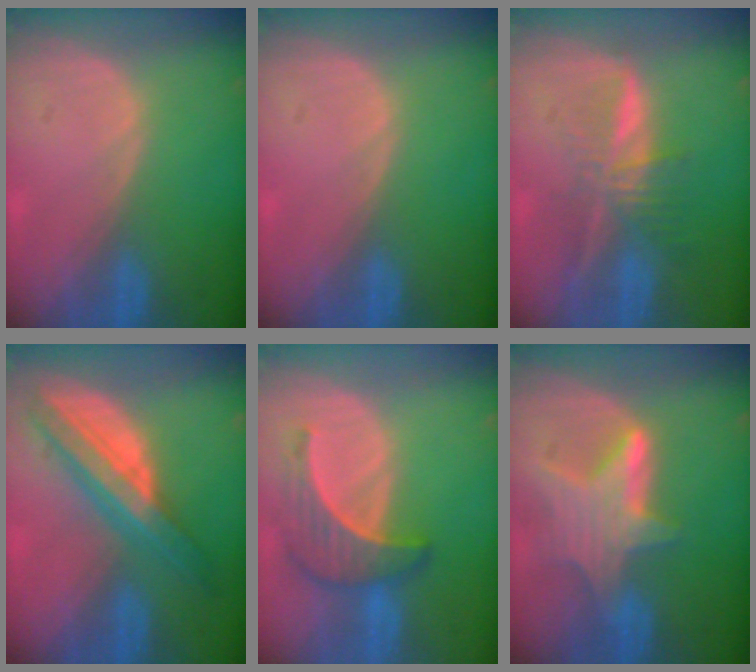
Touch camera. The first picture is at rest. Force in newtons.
{"total": 0.0}
{"total": 7.0, "press": 6.0, "slide": 3.7}
{"total": 8.5, "press": 8.5, "slide": 0.4}
{"total": 6.4, "press": 6.4, "slide": 0.3}
{"total": 6.8, "press": 6.6, "slide": 1.7}